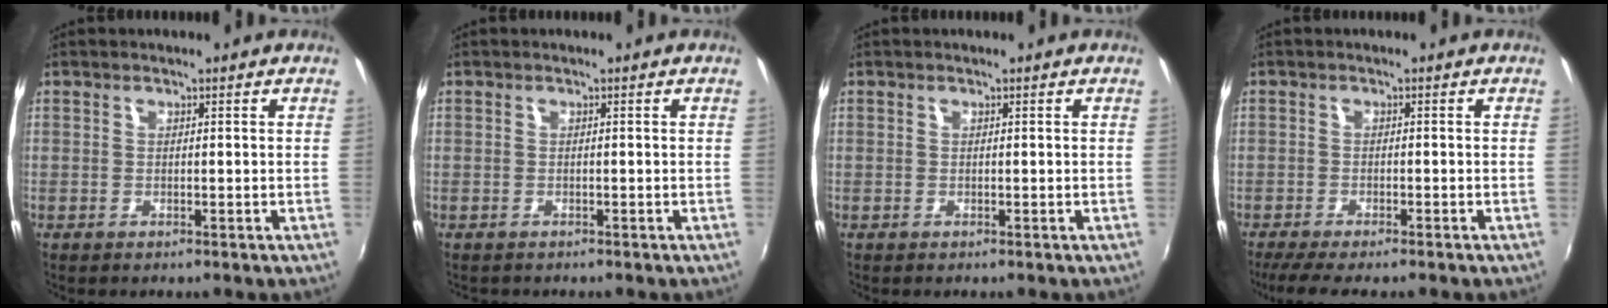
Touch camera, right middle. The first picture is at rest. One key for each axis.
{"total": 0.5, "fx": -0.5, "fy": 0.2, "fz": 0.1, "tx": -0.003, "ty": 0.000, "tz": -0.007}
{"total": 0.0}
{"total": 6.0, "fx": -5.0, "fy": 0.2, "fz": 3.3, "tx": -0.077, "ty": -0.024, "tz": -0.083}